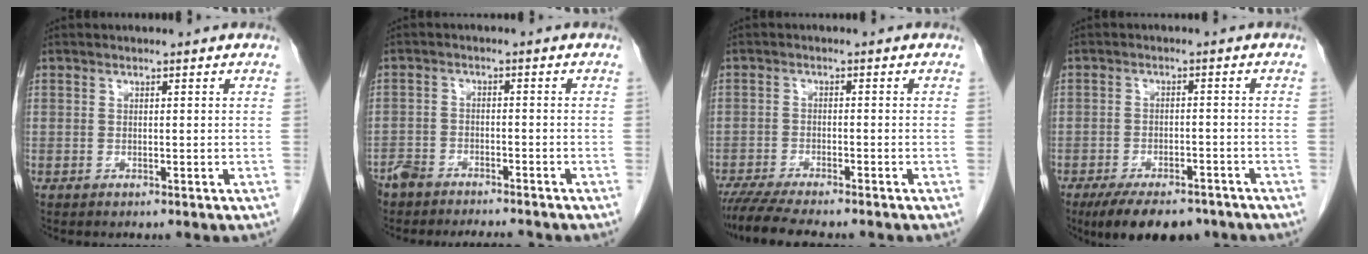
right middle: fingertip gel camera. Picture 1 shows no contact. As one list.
[{"total": 7.8, "force": [-7.0, 2.3, 2.5], "torque": [-0.040, -0.002, -0.108]}, {"total": 9.6, "force": [-8.3, 0.9, 4.7], "torque": [-0.069, -0.017, -0.131]}, {"total": 11.1, "force": [-8.6, 4.3, 5.6], "torque": [-0.080, -0.005, -0.127]}]